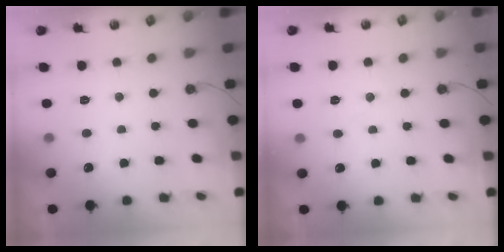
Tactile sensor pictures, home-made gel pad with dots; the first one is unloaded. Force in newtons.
{"total": 4.8, "press": 4.7, "slide": 0.7}